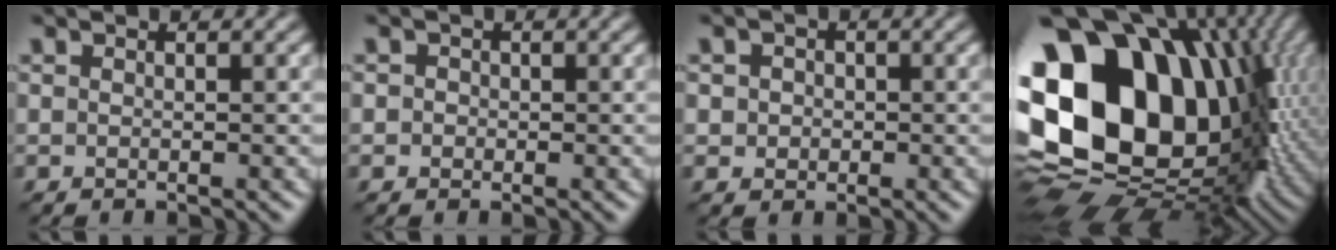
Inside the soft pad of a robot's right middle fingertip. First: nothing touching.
{"total": 1.0, "force": [0.1, 0.9, 0.3], "torque": [0.002, -0.002, -0.006]}
{"total": 2.1, "force": [0.3, 1.9, 0.9], "torque": [-0.003, 0.009, -0.002]}
{"total": 22.1, "force": [3.9, 15.6, 15.1], "torque": [-0.294, -0.011, 0.097]}